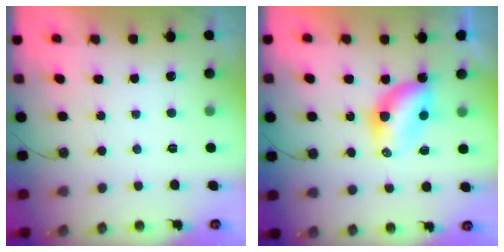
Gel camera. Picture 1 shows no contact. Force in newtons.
{"total": 6.4, "press": 6.4, "slide": 0.1}